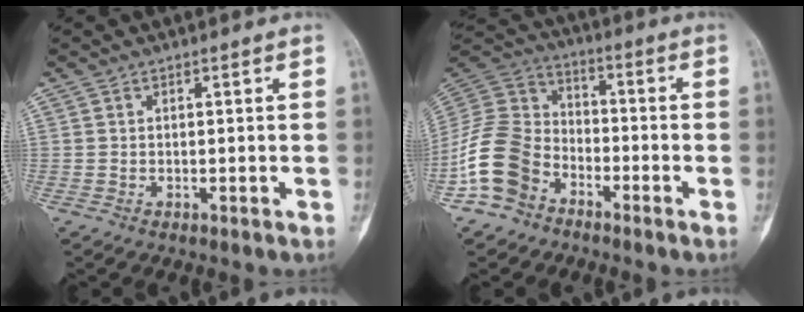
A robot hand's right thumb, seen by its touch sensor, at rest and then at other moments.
{"total": 13.7, "force": [-7.1, 9.8, 6.4], "torque": [-0.115, 0.056, -0.150]}